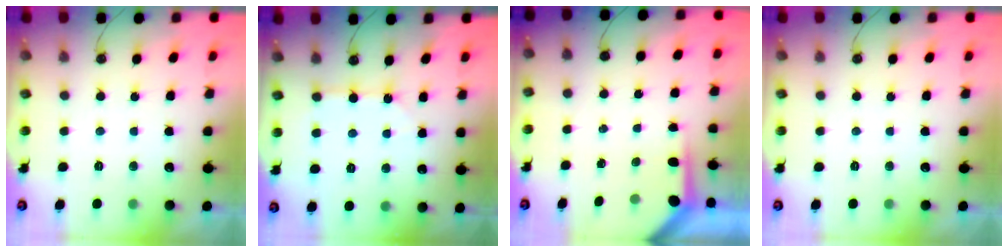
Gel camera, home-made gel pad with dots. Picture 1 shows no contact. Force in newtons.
{"total": 3.9, "press": 3.9, "slide": 0.3}
{"total": 3.6, "press": 3.6, "slide": 0.4}
{"total": 0.0}